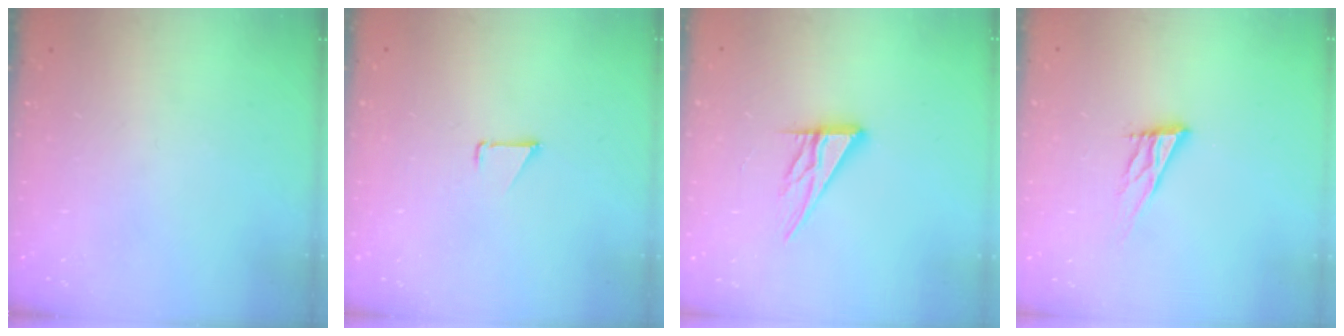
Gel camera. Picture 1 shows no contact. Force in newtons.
{"total": 0.9, "press": 0.9, "slide": 0.1}
{"total": 11.6, "press": 11.5, "slide": 1.0}
{"total": 11.0, "press": 10.7, "slide": 2.6}